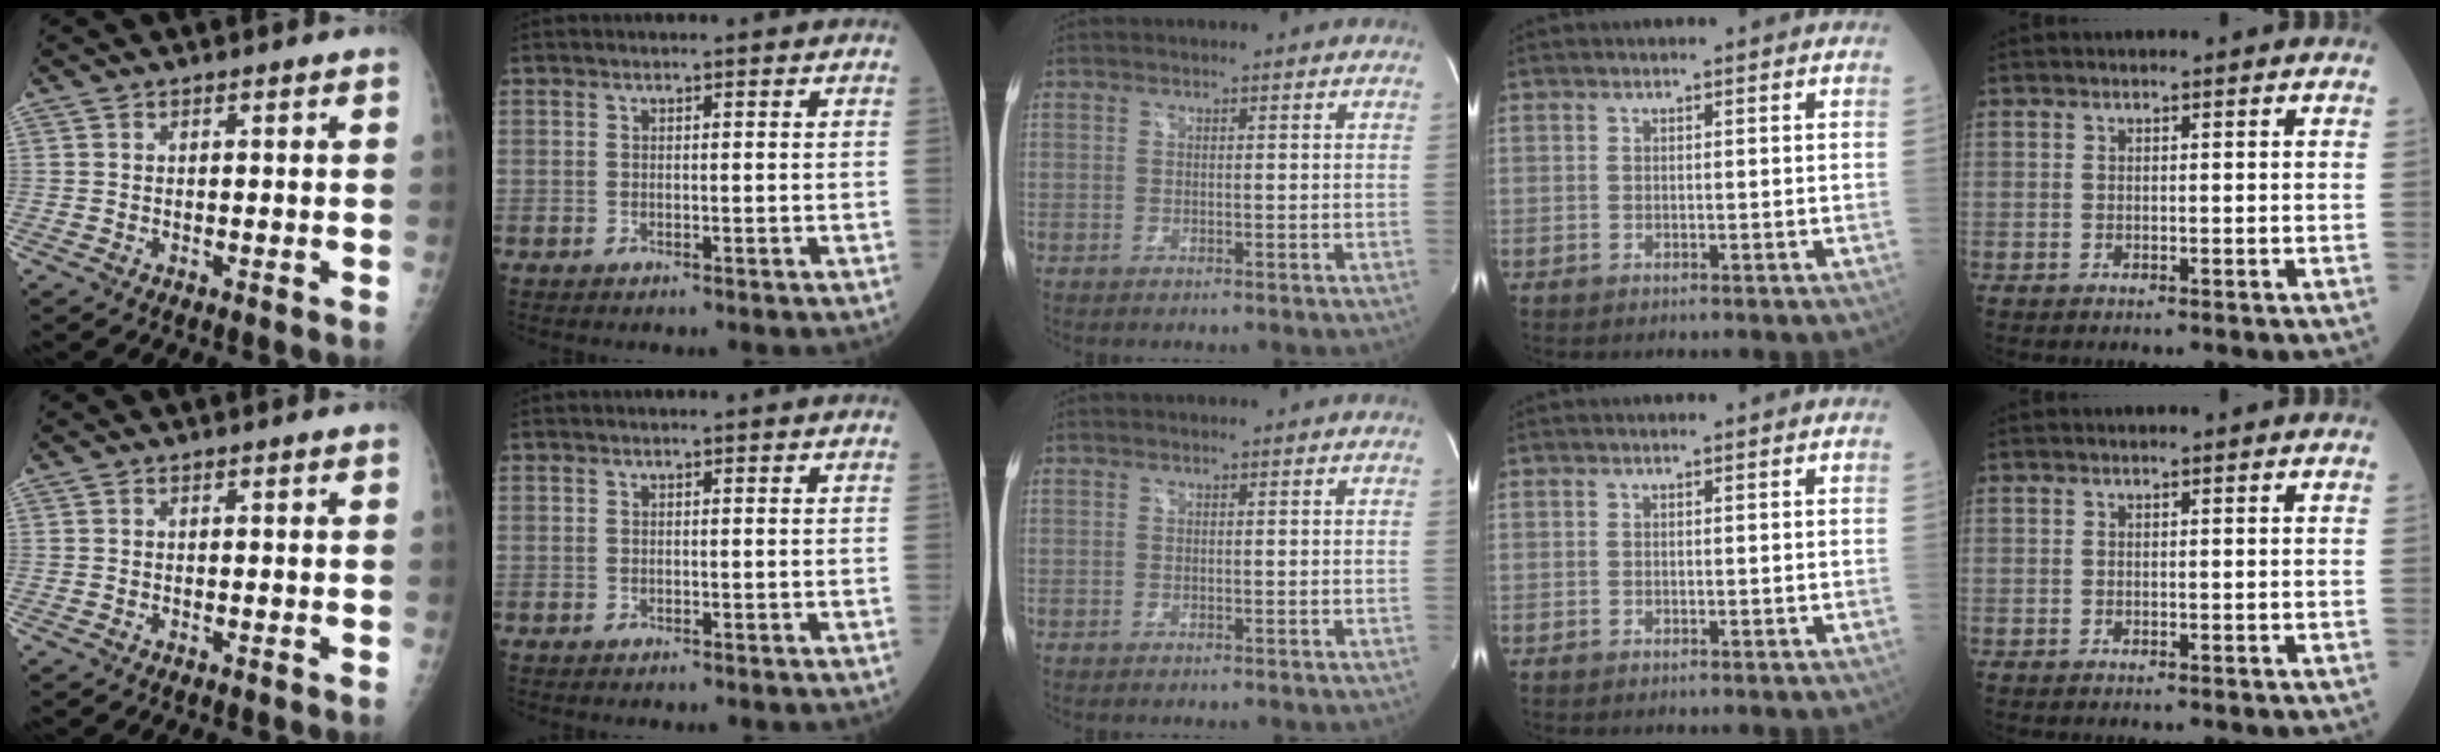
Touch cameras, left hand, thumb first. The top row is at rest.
{}